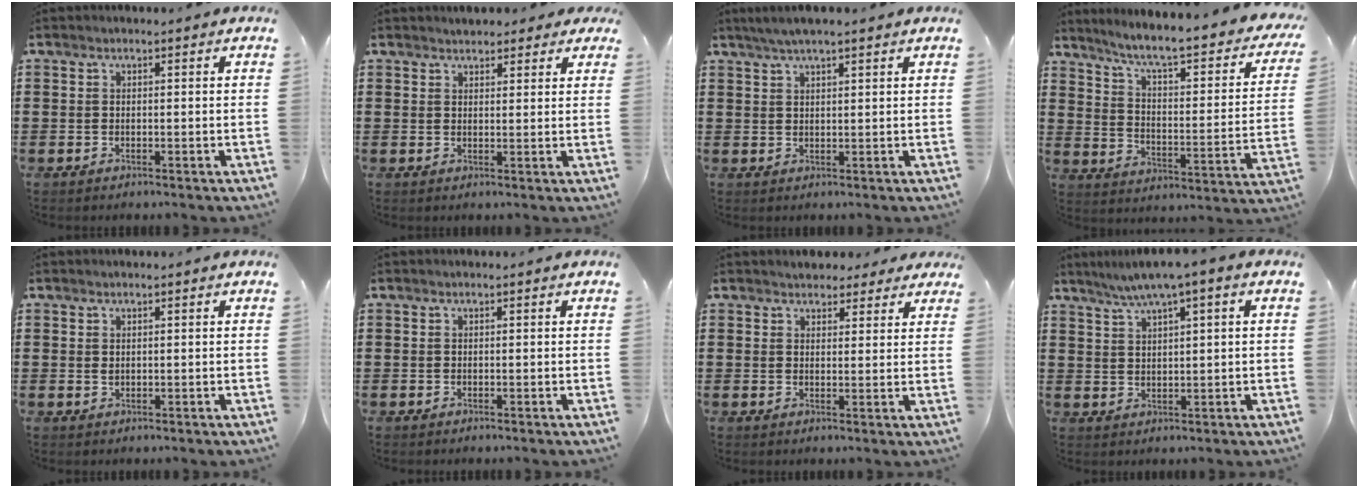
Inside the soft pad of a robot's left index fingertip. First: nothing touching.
{"total": 2.2, "force": [2.0, 0.8, 0.2], "torque": [-0.010, 0.005, 0.038]}
{"total": 2.9, "force": [2.1, 0.3, 1.9], "torque": [-0.040, 0.005, 0.038]}
{"total": 6.6, "force": [5.2, 0.0, 4.1], "torque": [-0.100, -0.043, 0.080]}
{"total": 0.6, "force": [0.2, 0.4, 0.3], "torque": [-0.009, 0.004, 0.004]}
{"total": 0.0}
{"total": 2.8, "force": [2.5, 1.2, 0.1], "torque": [-0.004, -0.001, 0.045]}
{"total": 3.8, "force": [2.2, 0.1, 3.1], "torque": [-0.062, -0.002, 0.036]}